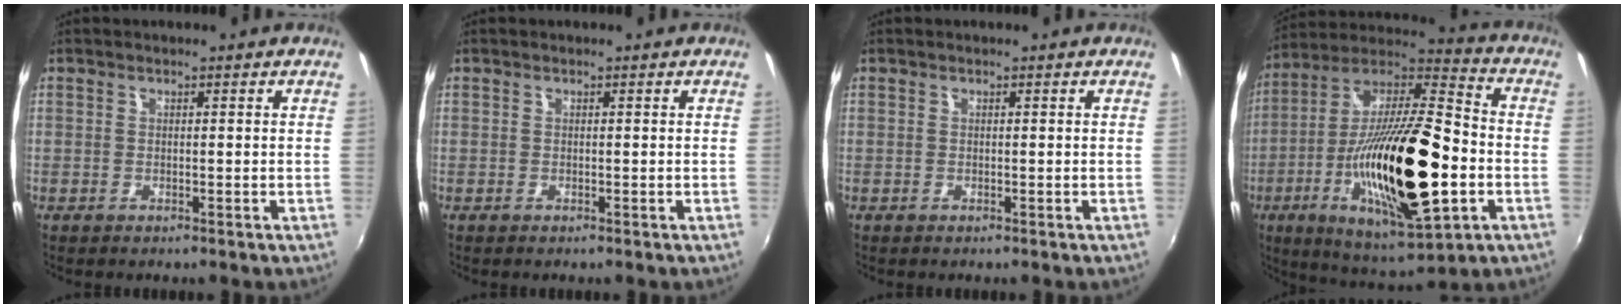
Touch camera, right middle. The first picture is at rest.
{"total": 0.0}
{"total": 0.0}
{"total": 27.4, "force": [-6.8, 8.0, 25.3], "torque": [-0.464, -0.033, -0.113]}